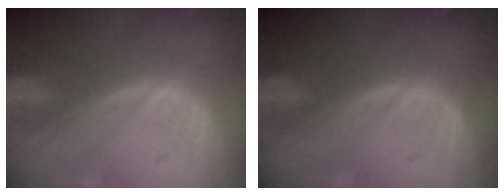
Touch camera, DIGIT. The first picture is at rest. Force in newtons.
{"total": 0.0}